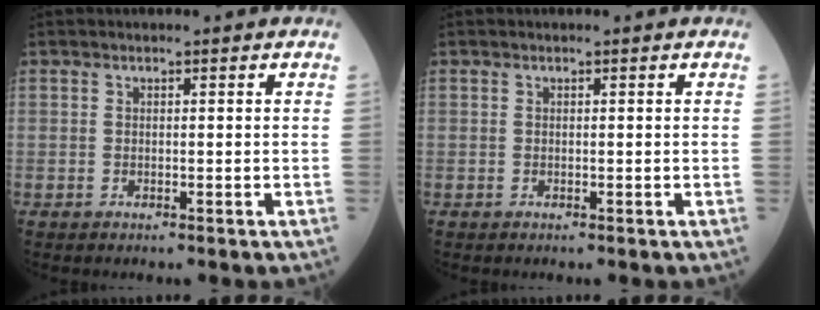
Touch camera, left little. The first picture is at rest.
{"total": 0.0}